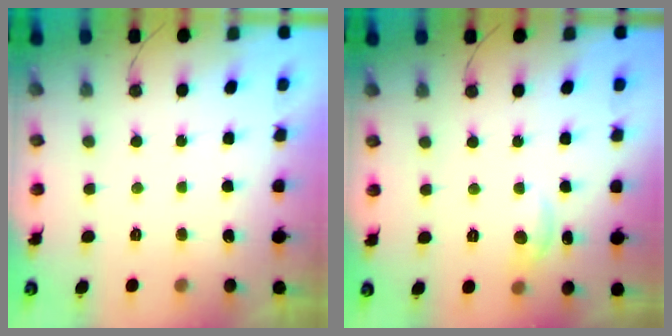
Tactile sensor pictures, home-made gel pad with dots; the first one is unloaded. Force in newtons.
{"total": 7.7, "press": 7.6, "slide": 1.0}